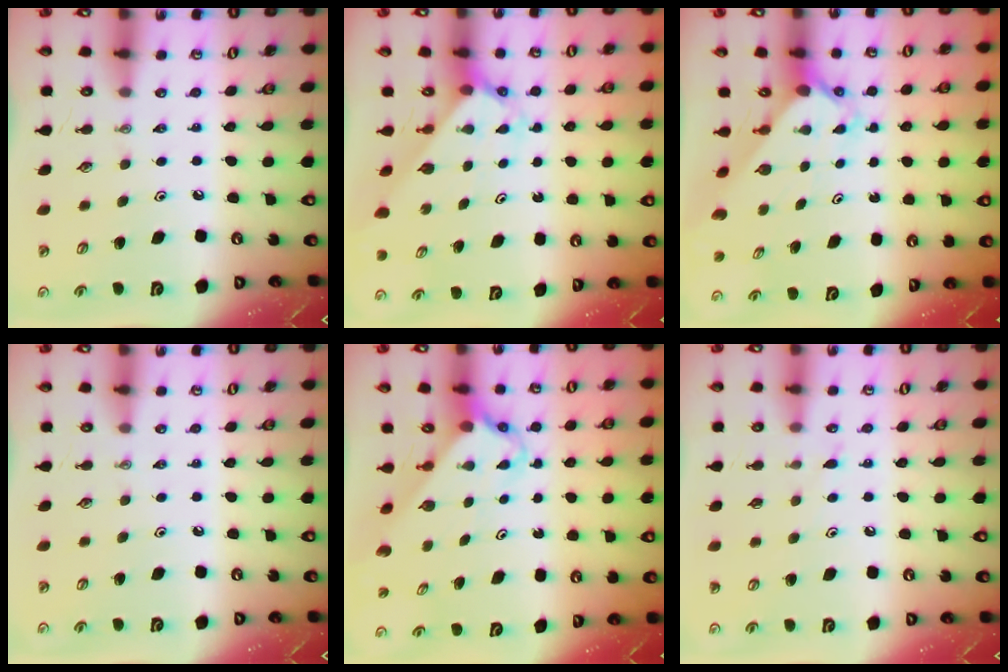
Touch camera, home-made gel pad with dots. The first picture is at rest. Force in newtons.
{"total": 2.3, "press": 2.3, "slide": 0.2}
{"total": 2.6, "press": 2.6, "slide": 0.3}
{"total": 0.0}
{"total": 2.7, "press": 2.7, "slide": 0.2}
{"total": 7.4, "press": 7.4, "slide": 0.4}